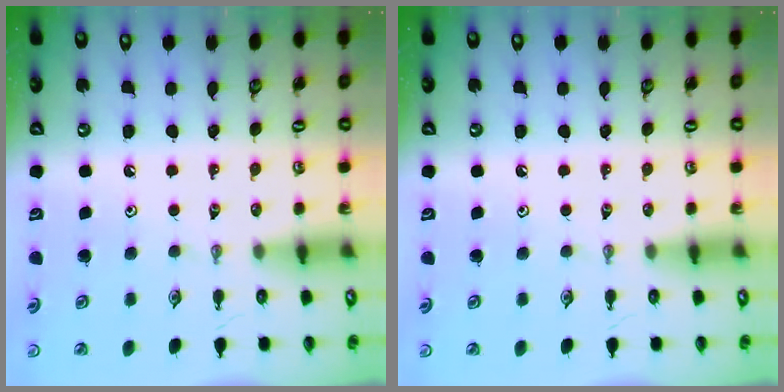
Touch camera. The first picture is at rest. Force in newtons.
{"total": 0.0}